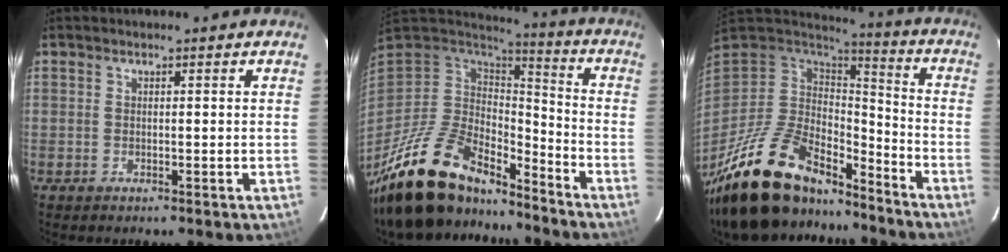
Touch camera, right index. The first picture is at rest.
{"total": 22.9, "force": [-17.7, 8.5, 11.7], "torque": [-0.237, -0.023, -0.304]}
{"total": 25.2, "force": [-18.6, 9.9, 13.8], "torque": [-0.270, -0.021, -0.307]}